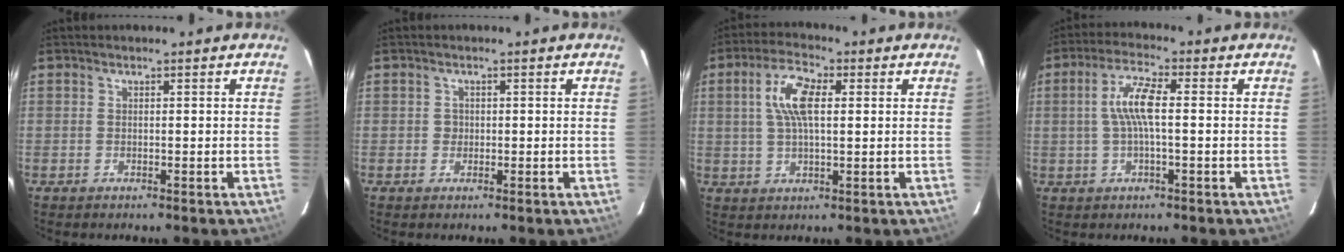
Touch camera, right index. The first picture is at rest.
{"total": 1.2, "force": [-0.3, 1.2, 0.1], "torque": [0.000, 0.002, -0.002]}
{"total": 8.0, "force": [1.8, 3.3, 7.1], "torque": [-0.137, 0.015, 0.035]}
{"total": 6.6, "force": [0.1, 1.3, 6.4], "torque": [-0.128, 0.009, 0.004]}